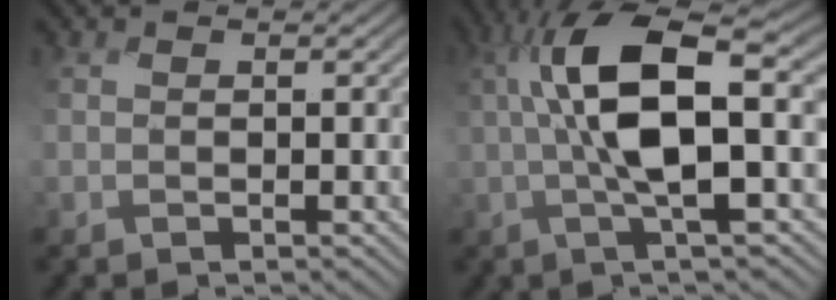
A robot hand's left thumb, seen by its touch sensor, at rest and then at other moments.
{"total": 11.1, "force": [0.8, 3.0, 10.6], "torque": [-0.208, 0.011, 0.010]}